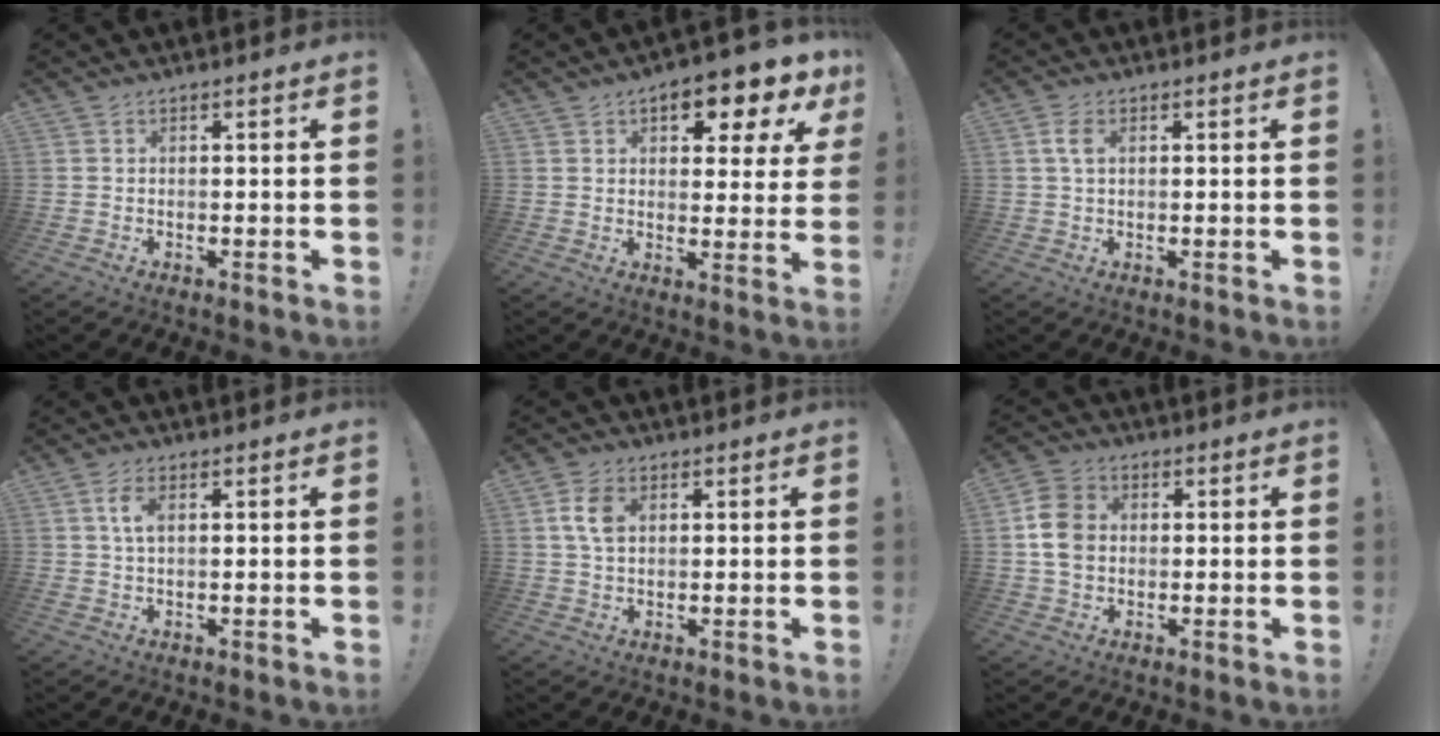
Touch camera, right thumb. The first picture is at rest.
{"total": 8.1, "force": [4.2, 4.1, 5.6], "torque": [-0.068, -0.028, 0.071]}
{"total": 4.1, "force": [1.2, 2.2, 3.2], "torque": [-0.049, 0.000, 0.019]}
{"total": 4.3, "force": [1.2, 1.8, 3.7], "torque": [-0.062, 0.000, 0.018]}
{"total": 6.8, "force": [1.7, 4.4, 4.9], "torque": [-0.087, 0.003, 0.032]}
{"total": 9.3, "force": [0.3, 7.4, 5.6], "torque": [-0.099, 0.018, 0.012]}